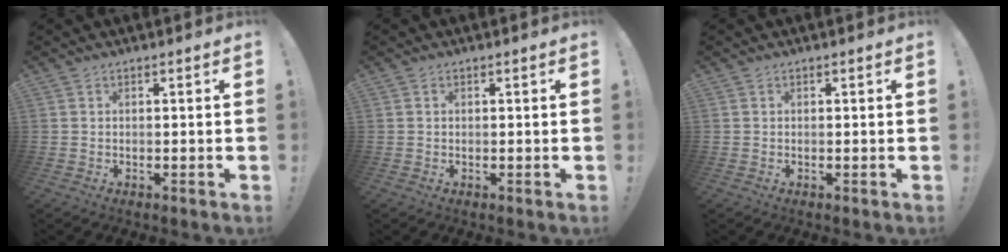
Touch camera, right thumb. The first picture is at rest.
{"total": 0.0}
{"total": 0.0}